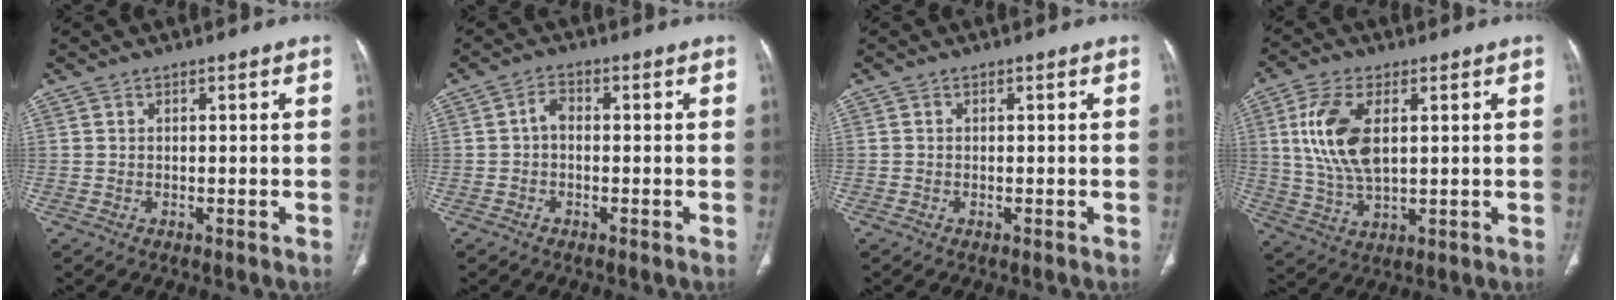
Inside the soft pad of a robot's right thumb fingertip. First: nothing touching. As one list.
[{"total": 2.4, "force": [-0.3, 1.5, 1.9], "torque": [-0.030, 0.010, -0.013]}, {"total": 0.0}, {"total": 11.9, "force": [2.6, 6.1, 9.9], "torque": [-0.203, -0.005, 0.053]}]